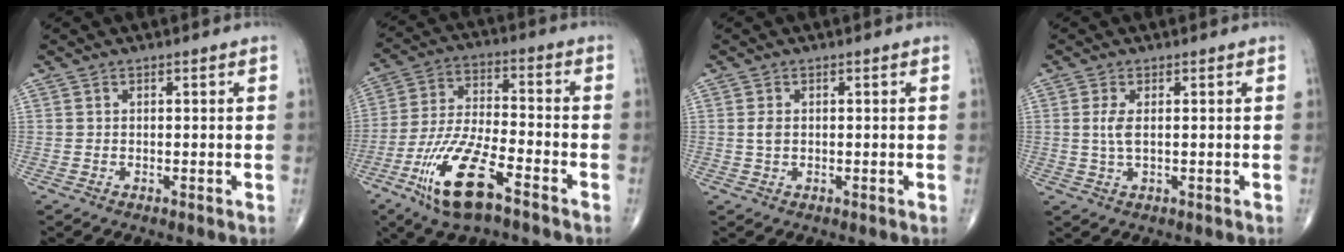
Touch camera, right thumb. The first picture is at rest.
{"total": 15.2, "force": [-8.4, 4.6, 11.7], "torque": [-0.240, 0.036, -0.157]}
{"total": 1.6, "force": [0.1, 1.0, 1.2], "torque": [-0.023, 0.001, 0.002]}
{"total": 3.2, "force": [0.4, 1.2, 2.9], "torque": [-0.071, -0.002, 0.012]}